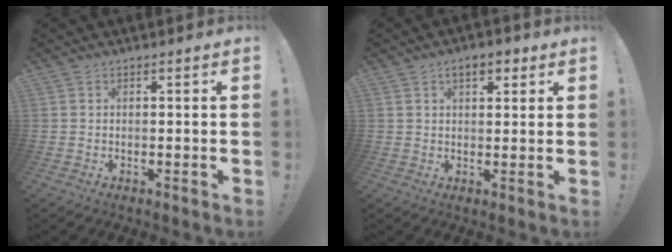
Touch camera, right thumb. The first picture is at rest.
{"total": 5.4, "force": [3.0, 2.7, 3.7], "torque": [-0.047, -0.005, 0.049]}